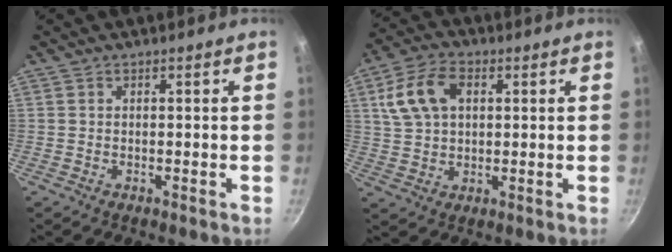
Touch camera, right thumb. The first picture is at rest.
{"total": 10.6, "force": [3.0, 6.9, 7.5], "torque": [-0.140, 0.013, 0.055]}